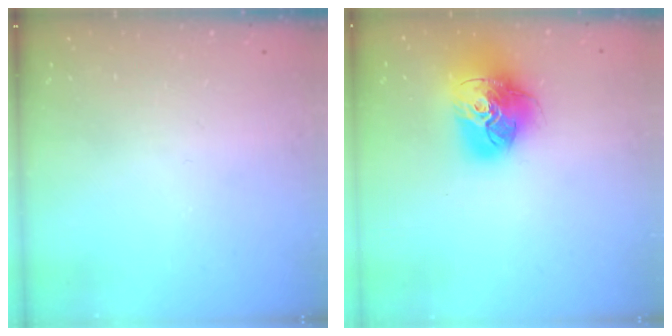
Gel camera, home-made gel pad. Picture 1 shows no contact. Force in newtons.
{"total": 18.8, "press": 18.6, "slide": 2.1}